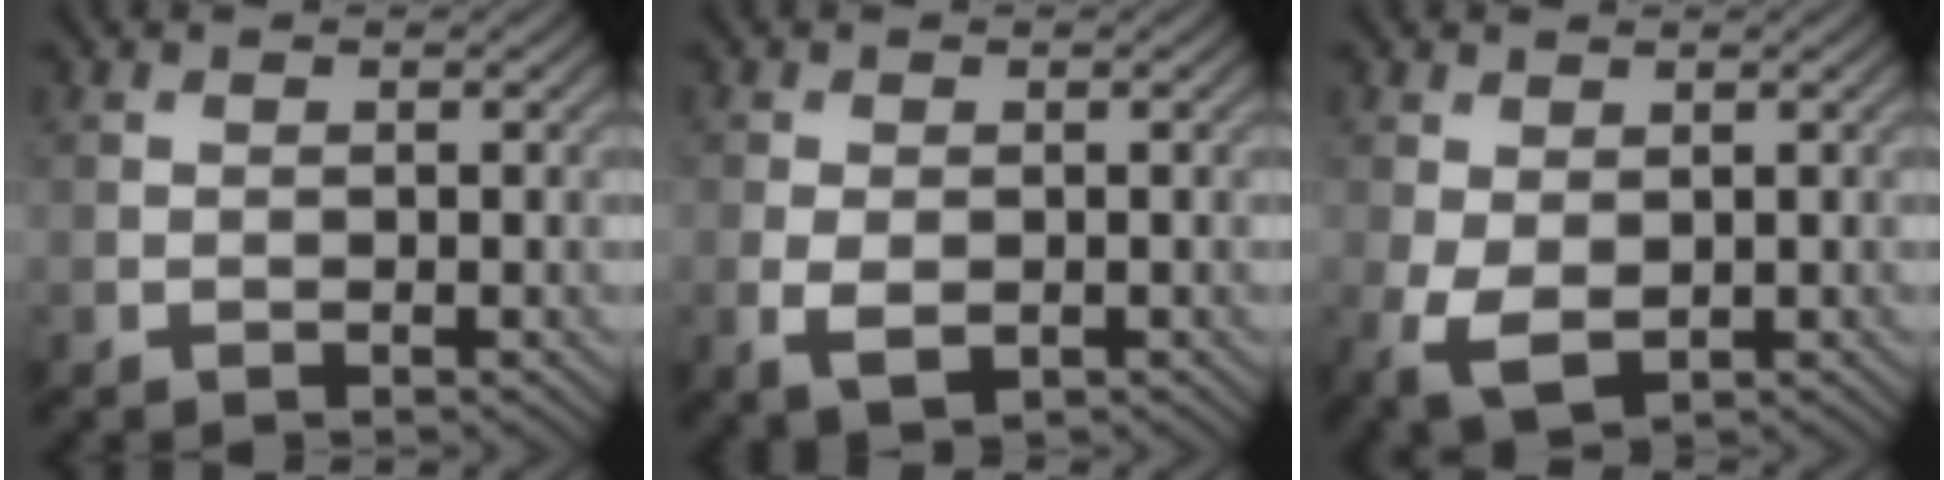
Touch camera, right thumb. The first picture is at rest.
{"total": 3.0, "force": [-0.8, 1.8, 2.2], "torque": [-0.059, -0.013, -0.012]}
{"total": 4.7, "force": [-0.8, 2.9, 3.6], "torque": [-0.096, -0.012, -0.012]}